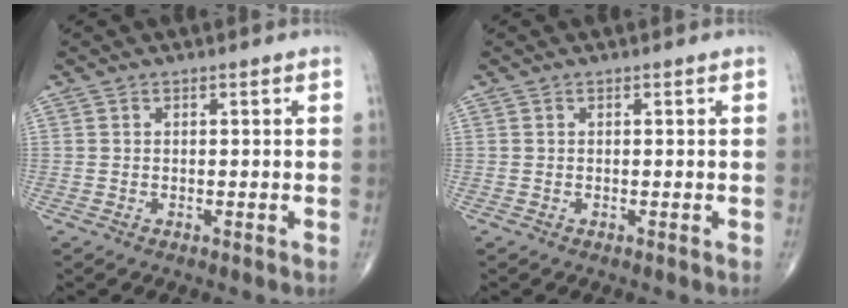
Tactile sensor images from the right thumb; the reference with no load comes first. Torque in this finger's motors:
{"motor_torque": [-0.24, 0.01, -0.01, -0.01, 0.00]}